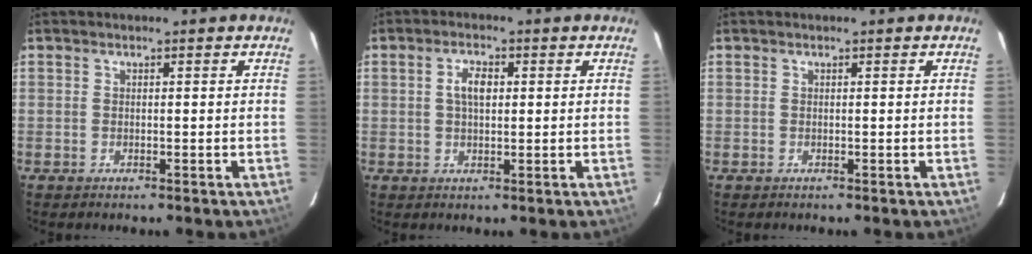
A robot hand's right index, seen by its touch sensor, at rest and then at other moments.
{"total": 3.7, "force": [0.7, 1.8, 3.1], "torque": [-0.057, 0.009, 0.014]}
{"total": 0.0}